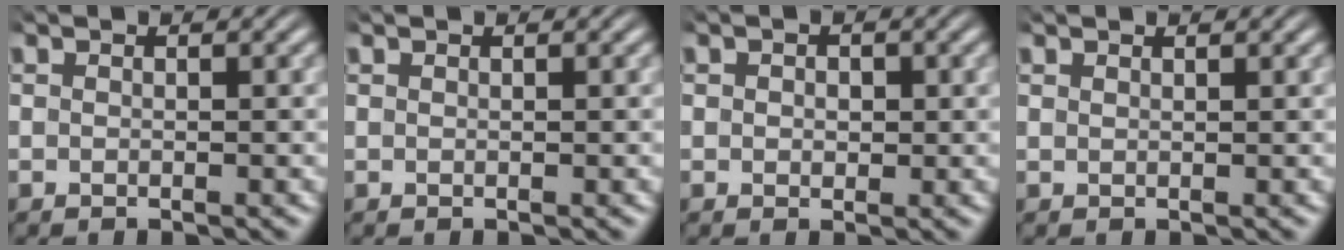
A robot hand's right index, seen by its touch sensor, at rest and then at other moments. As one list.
[{"total": 0.0}, {"total": 1.0, "force": [-0.1, 0.8, 0.6], "torque": [-0.013, -0.007, 0.001]}, {"total": 0.6, "force": [0.4, -0.4, 0.0], "torque": [0.006, -0.003, 0.011]}]